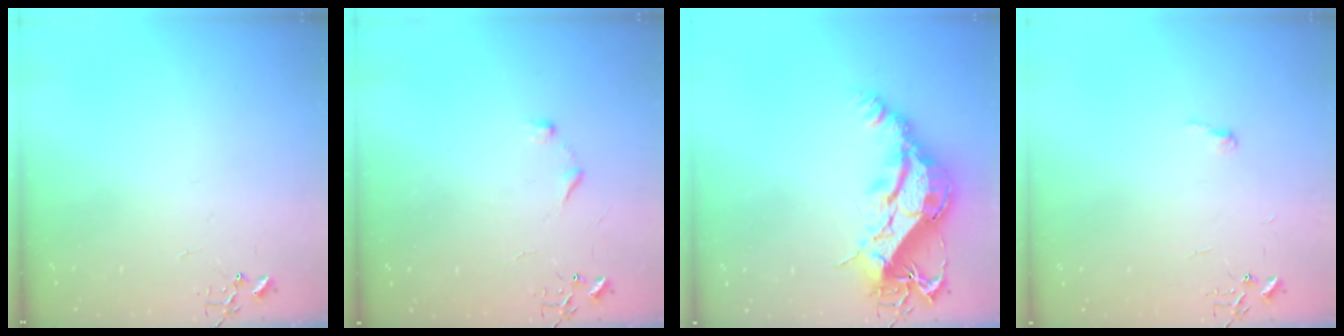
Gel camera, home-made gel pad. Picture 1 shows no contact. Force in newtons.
{"total": 6.7, "press": 6.7, "slide": 0.7}
{"total": 20.3, "press": 20.2, "slide": 2.1}
{"total": 4.4, "press": 4.4, "slide": 0.4}